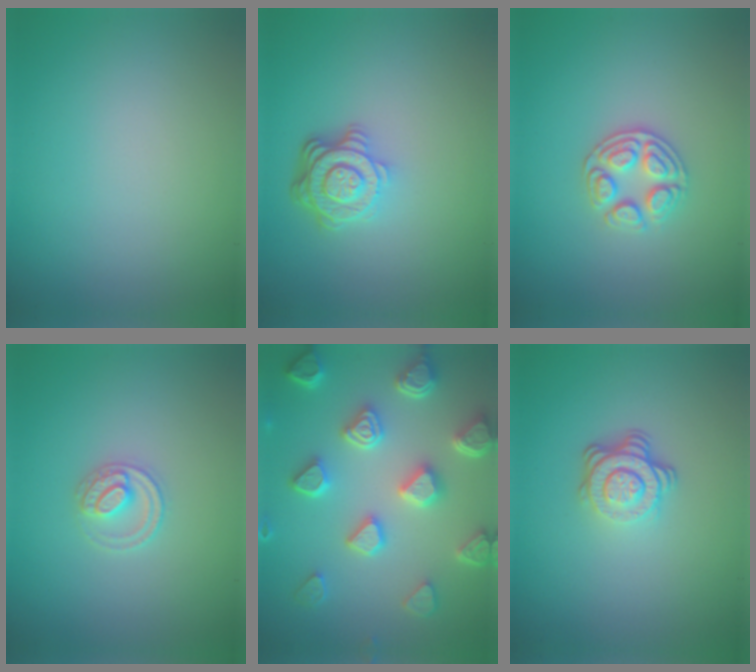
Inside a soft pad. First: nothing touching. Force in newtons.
{"total": 4.6, "press": 3.3, "slide": 3.1}
{"total": 3.0, "press": 2.8, "slide": 1.1}
{"total": 2.2, "press": 2.2, "slide": 0.2}
{"total": 6.7, "press": 5.5, "slide": 3.7}
{"total": 3.9, "press": 2.7, "slide": 2.9}